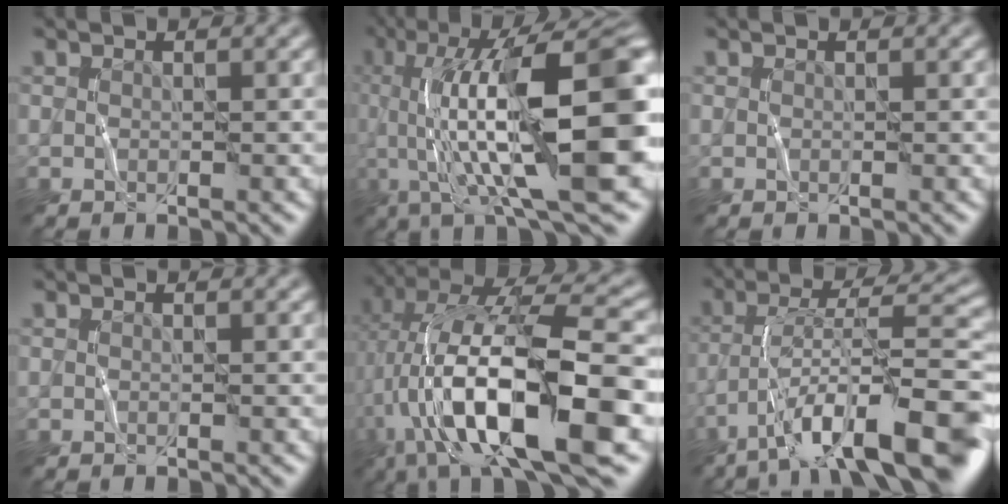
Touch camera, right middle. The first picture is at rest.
{"total": 16.6, "force": [0.9, 5.0, 15.8], "torque": [-0.251, 0.029, 0.017]}
{"total": 0.0}
{"total": 0.0}
{"total": 15.6, "force": [-2.4, 5.5, 14.4], "torque": [-0.239, 0.037, -0.038]}
{"total": 12.6, "force": [-7.2, 3.1, 9.9], "torque": [-0.160, 0.019, -0.121]}